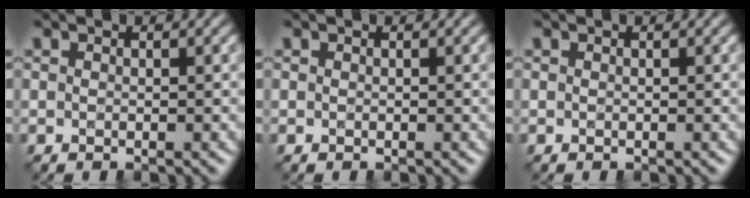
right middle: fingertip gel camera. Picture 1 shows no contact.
{"total": 0.0}
{"total": 0.0}